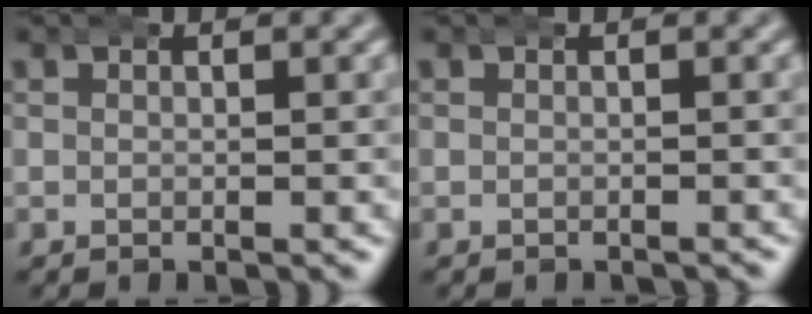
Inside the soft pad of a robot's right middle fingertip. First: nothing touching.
{"total": 0.7, "force": [-0.7, 0.1, -0.1], "torque": [-0.001, -0.003, -0.009]}